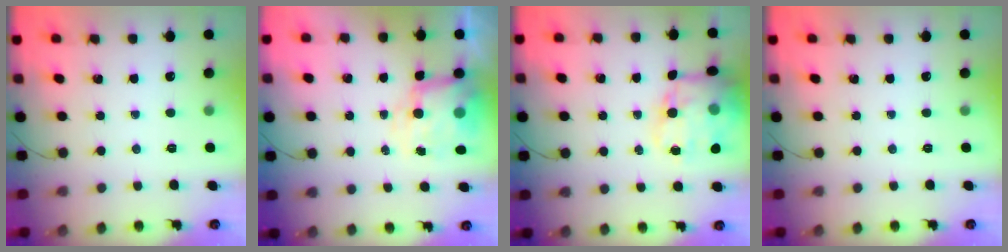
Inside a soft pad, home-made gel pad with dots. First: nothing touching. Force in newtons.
{"total": 8.6, "press": 8.5, "slide": 1.2}
{"total": 16.6, "press": 16.3, "slide": 3.4}
{"total": 0.0}